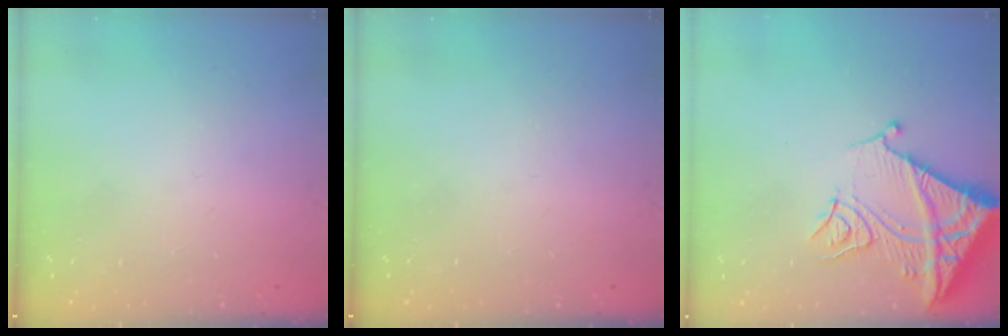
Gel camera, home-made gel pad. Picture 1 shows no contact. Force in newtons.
{"total": 0.0}
{"total": 13.8, "press": 13.7, "slide": 1.4}